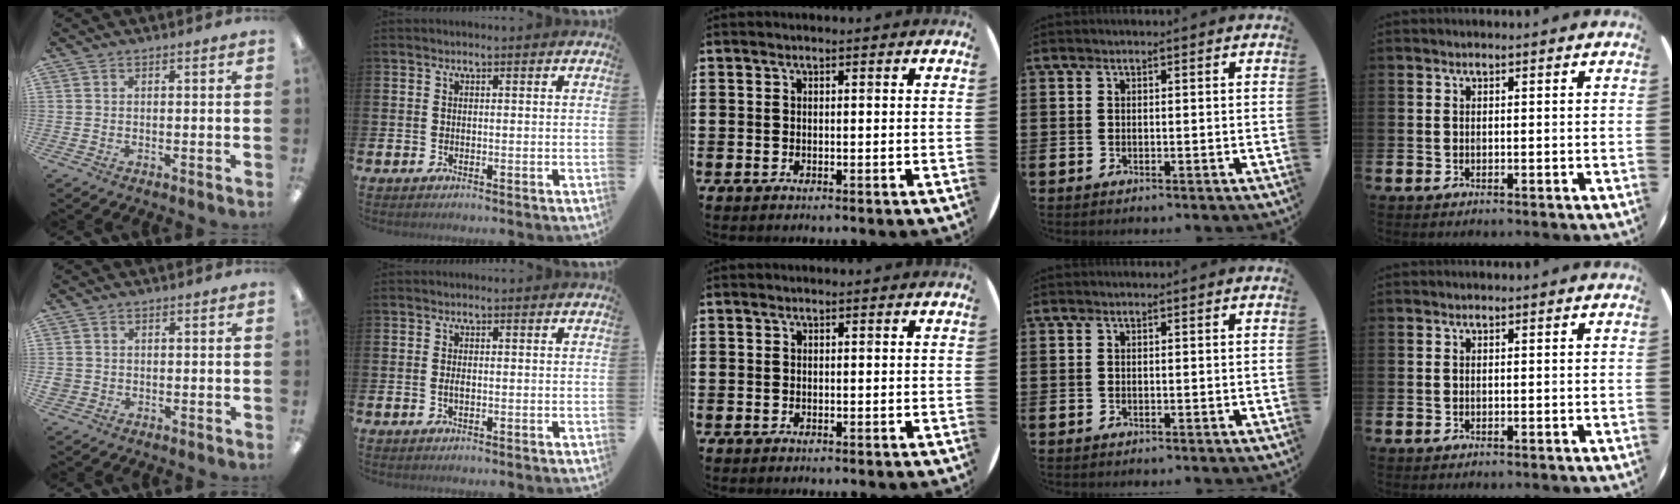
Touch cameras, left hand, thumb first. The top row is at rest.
{"thumb": {"total": 1.8, "force": [0.0, 1.7, 0.4], "torque": [-0.008, 0.004, -0.001]}, "index": {"total": 0.9, "force": [-0.2, 0.4, 0.8], "torque": [-0.016, 0.002, -0.004]}}